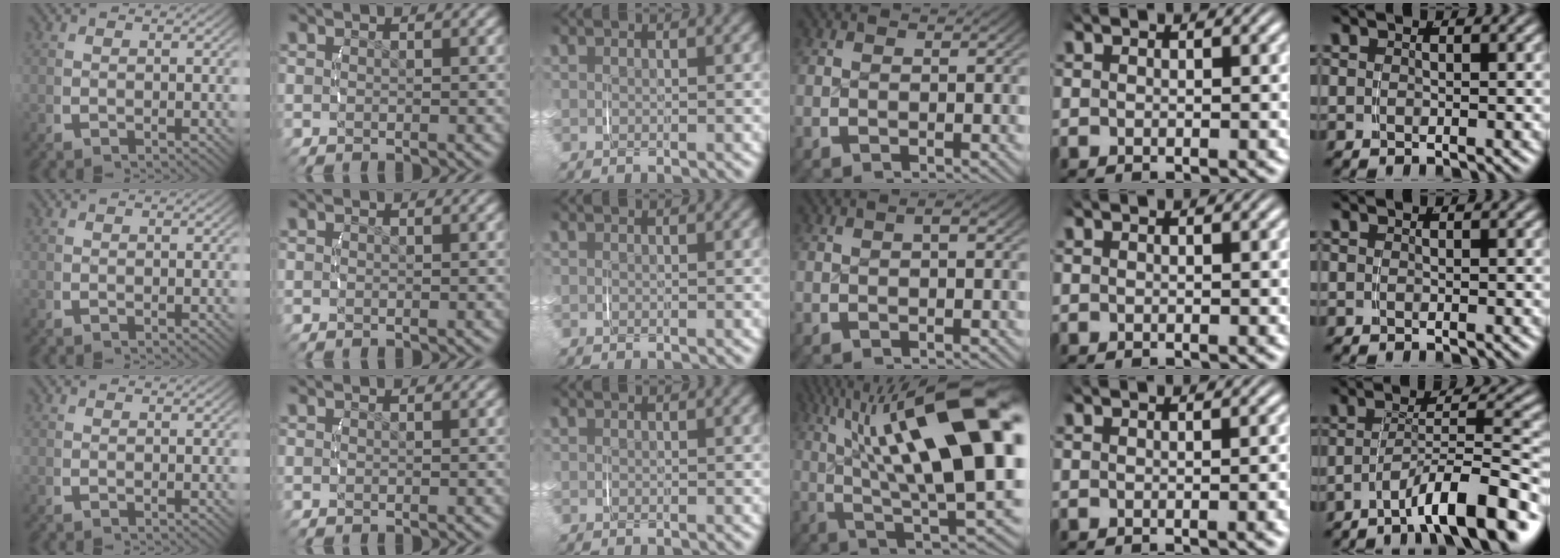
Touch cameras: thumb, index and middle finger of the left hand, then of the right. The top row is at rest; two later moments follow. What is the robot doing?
{"motion": "lift_and_place", "object": "dispenser bottle"}